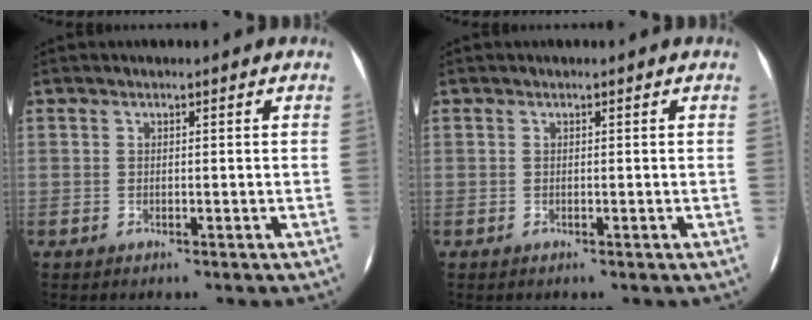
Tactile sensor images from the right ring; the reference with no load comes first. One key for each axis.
{"total": 0.0}